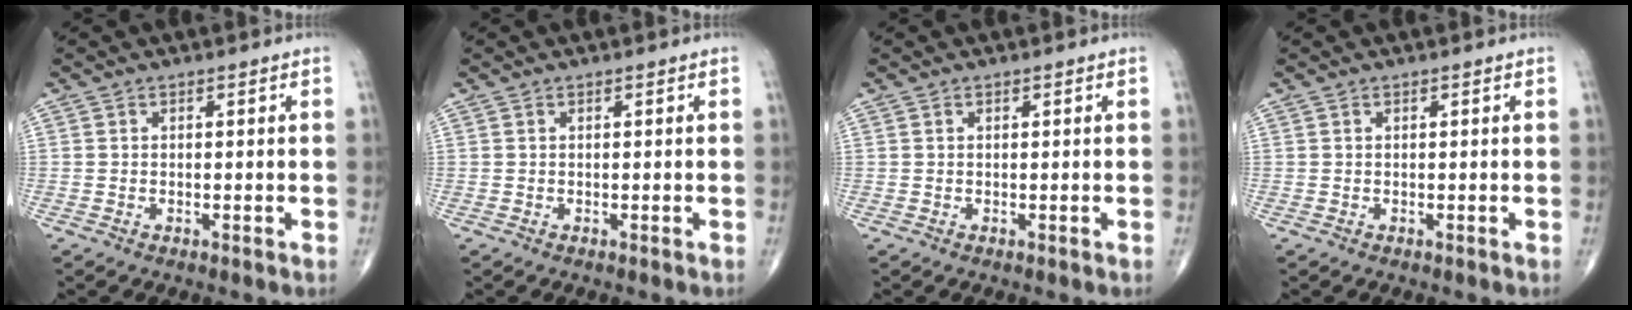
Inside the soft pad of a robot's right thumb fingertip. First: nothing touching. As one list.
[{"total": 0.0}, {"total": 0.0}, {"total": 0.0}]